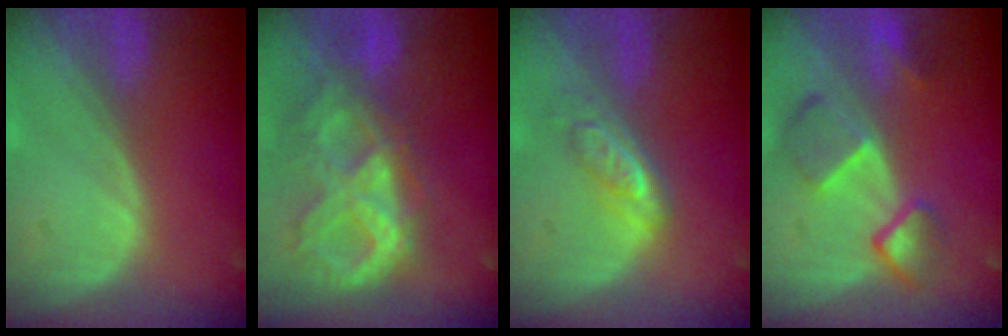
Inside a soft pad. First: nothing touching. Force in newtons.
{"total": 10.6, "press": 8.9, "slide": 5.7}
{"total": 5.0, "press": 4.5, "slide": 2.2}
{"total": 7.6, "press": 6.7, "slide": 3.5}